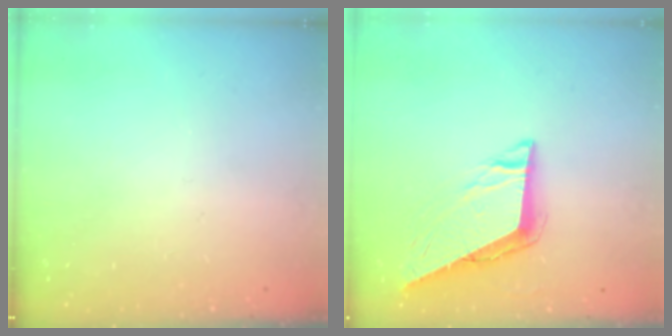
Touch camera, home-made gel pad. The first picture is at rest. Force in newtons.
{"total": 8.0, "press": 8.0, "slide": 0.8}